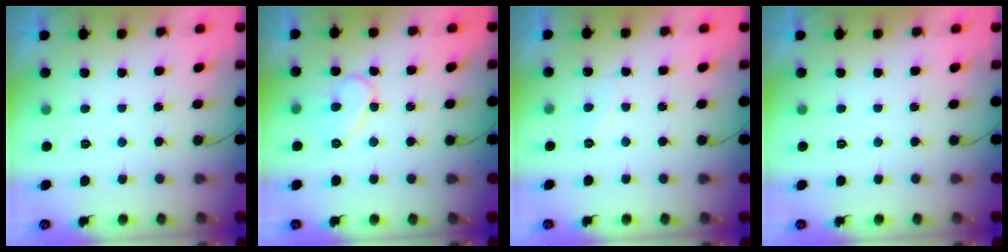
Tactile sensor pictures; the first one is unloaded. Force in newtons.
{"total": 7.9, "press": 7.9, "slide": 0.7}
{"total": 4.3, "press": 4.3, "slide": 0.3}
{"total": 0.0}